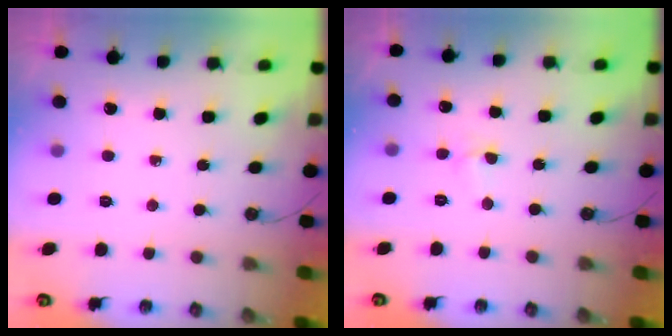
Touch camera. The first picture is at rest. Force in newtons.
{"total": 2.9, "press": 2.8, "slide": 0.7}